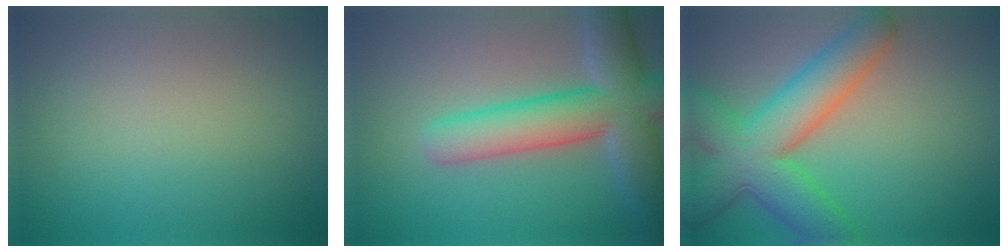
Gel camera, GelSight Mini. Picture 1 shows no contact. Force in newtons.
{"total": 9.1, "press": 9.1, "slide": 0.4}
{"total": 9.0, "press": 9.0, "slide": 0.3}